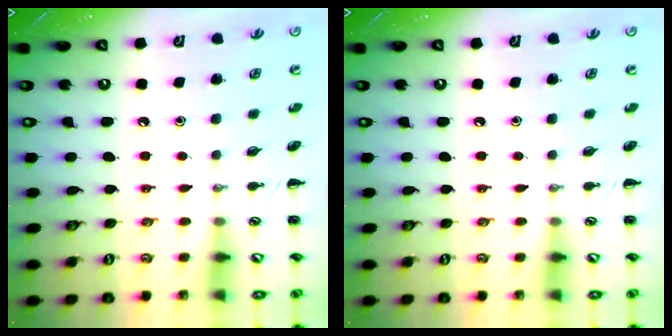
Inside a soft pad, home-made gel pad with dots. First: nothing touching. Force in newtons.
{"total": 0.0}